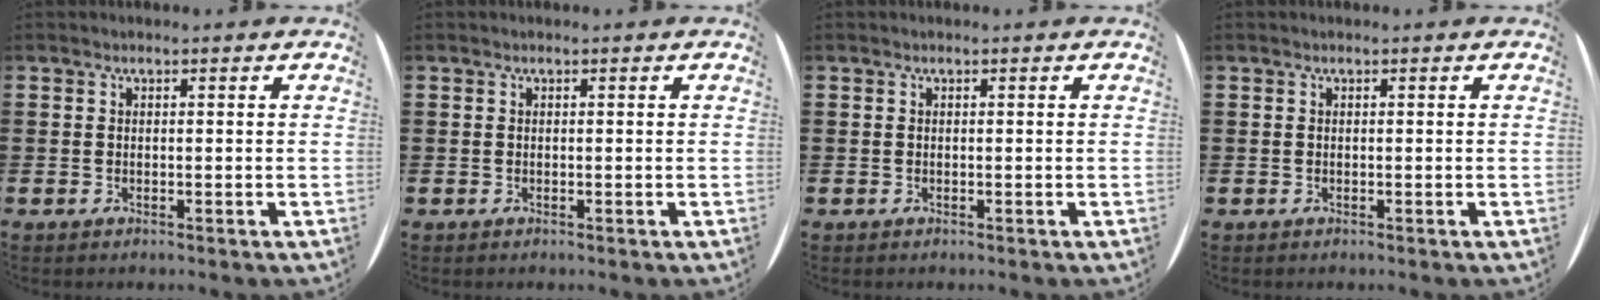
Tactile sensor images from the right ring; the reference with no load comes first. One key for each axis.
{"total": 0.0}
{"total": 0.0}
{"total": 0.0}